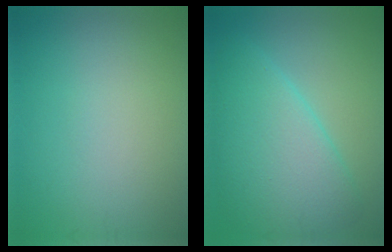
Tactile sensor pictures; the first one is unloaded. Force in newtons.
{"total": 7.4, "press": 7.4, "slide": 0.4}